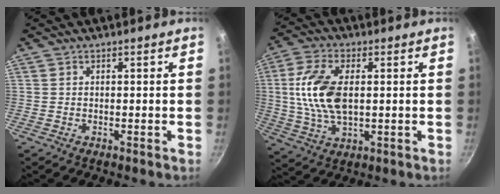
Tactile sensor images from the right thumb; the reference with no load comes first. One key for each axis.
{"total": 13.2, "fx": 1.4, "fy": 7.0, "fz": 11.2, "tx": -0.234, "ty": 0.001, "tz": 0.029}